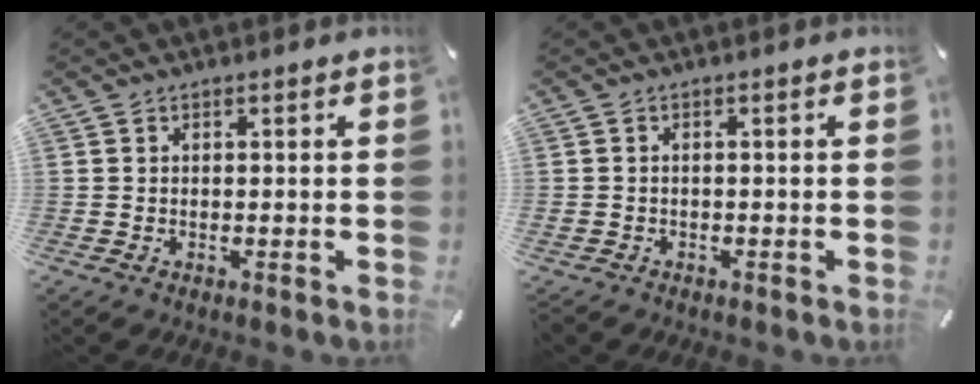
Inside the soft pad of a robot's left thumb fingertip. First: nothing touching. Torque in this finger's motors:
{"motor_torque": [1.09, 1.14, 0.18, 0.17, 0.10]}